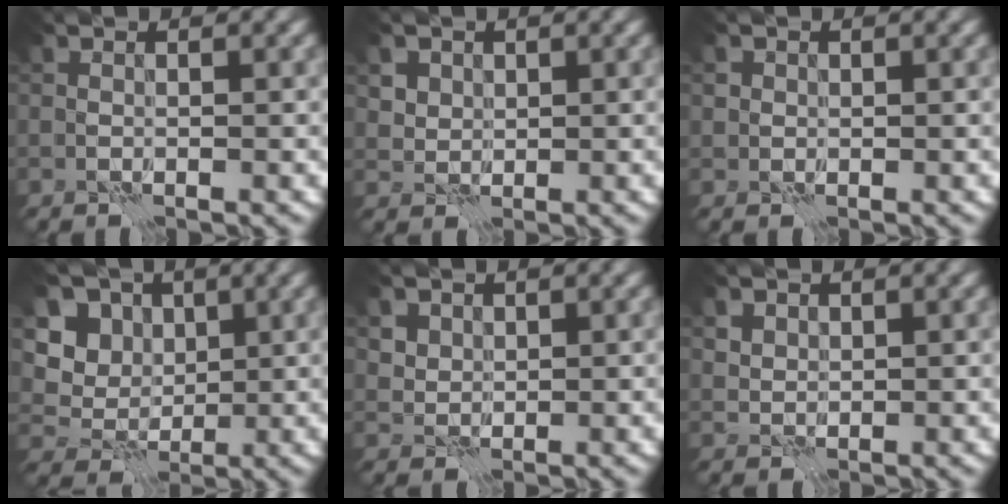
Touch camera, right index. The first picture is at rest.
{"total": 3.1, "force": [1.5, 2.5, 1.1], "torque": [-0.040, -0.002, 0.031]}
{"total": 0.9, "force": [0.0, 0.9, -0.1], "torque": [-0.001, -0.002, -0.003]}
{"total": 7.0, "force": [2.3, 5.8, 3.3], "torque": [-0.068, 0.018, 0.023]}
{"total": 2.9, "force": [1.6, 2.2, 1.0], "torque": [-0.043, -0.003, 0.039]}
{"total": 1.9, "force": [1.1, 1.5, 0.6], "torque": [-0.034, -0.002, 0.034]}